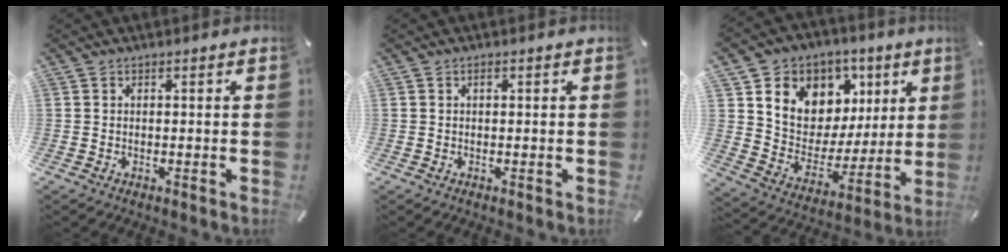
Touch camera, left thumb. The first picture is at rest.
{"total": 0.6, "force": [0.1, 0.3, 0.4], "torque": [-0.009, 0.000, 0.002]}
{"total": 10.6, "force": [4.5, 9.3, 2.4], "torque": [-0.046, -0.050, 0.089]}